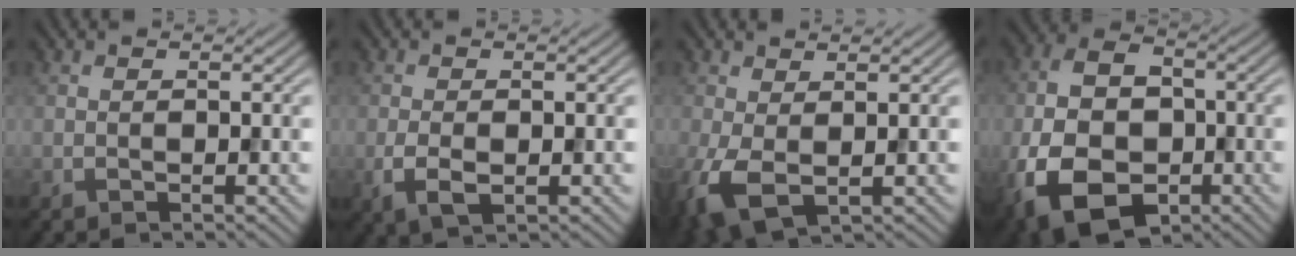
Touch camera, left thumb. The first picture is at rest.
{"total": 3.2, "force": [-0.9, 1.7, 2.5], "torque": [-0.062, -0.011, -0.015]}
{"total": 5.2, "force": [-0.9, 3.0, 4.2], "torque": [-0.113, -0.008, -0.021]}
{"total": 13.9, "force": [-5.0, 9.4, 8.9], "torque": [-0.196, -0.026, -0.096]}